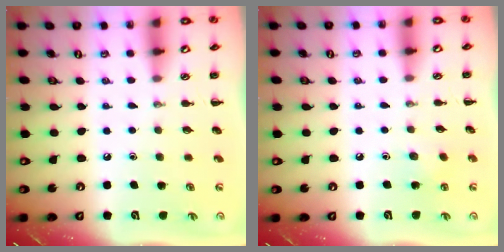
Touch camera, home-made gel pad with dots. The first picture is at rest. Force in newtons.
{"total": 3.4, "press": 3.3, "slide": 1.0}